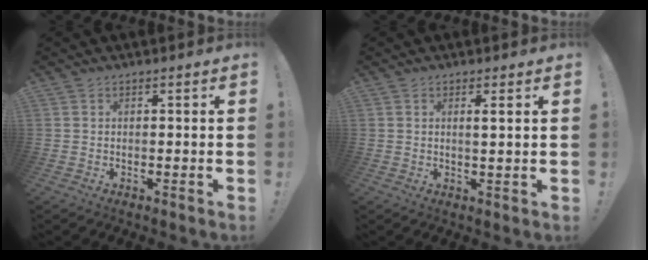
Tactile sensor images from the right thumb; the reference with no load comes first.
{"total": 2.3, "force": [0.9, -0.1, 2.2], "torque": [-0.037, -0.005, 0.011]}